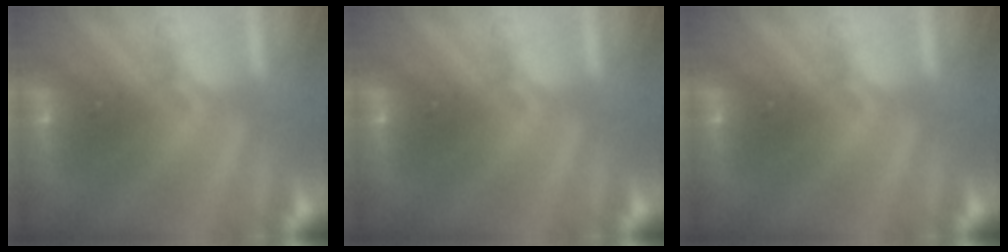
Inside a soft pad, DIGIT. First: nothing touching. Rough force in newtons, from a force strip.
{"total": 0.0}
{"total": 0.0}